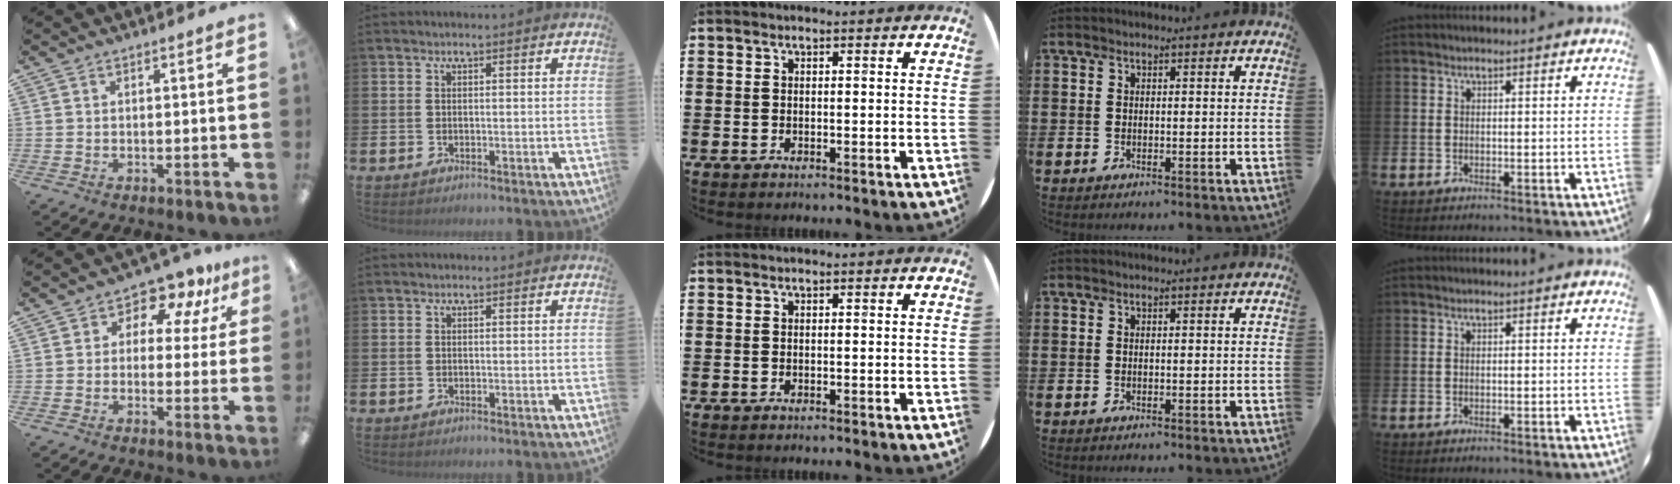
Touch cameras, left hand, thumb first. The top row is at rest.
{"thumb": {"total": 6.9, "force": [4.1, 4.7, 3.0], "torque": [-0.043, -0.032, 0.071]}}